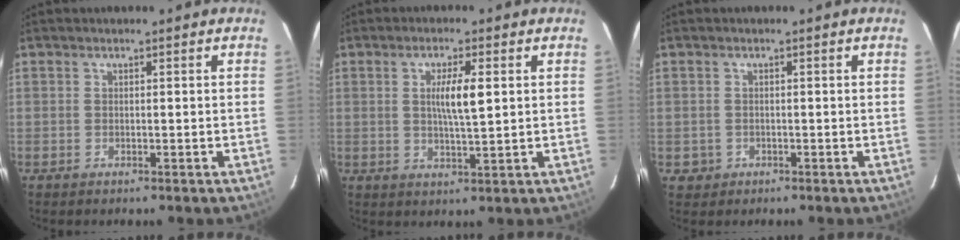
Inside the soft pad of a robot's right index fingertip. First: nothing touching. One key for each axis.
{"total": 5.4, "fx": 1.1, "fy": 0.4, "fz": 5.2, "tx": -0.095, "ty": -0.002, "tz": 0.020}
{"total": 1.9, "fx": -0.5, "fy": 1.8, "fz": 0.0, "tx": 0.003, "ty": 0.007, "tz": -0.005}